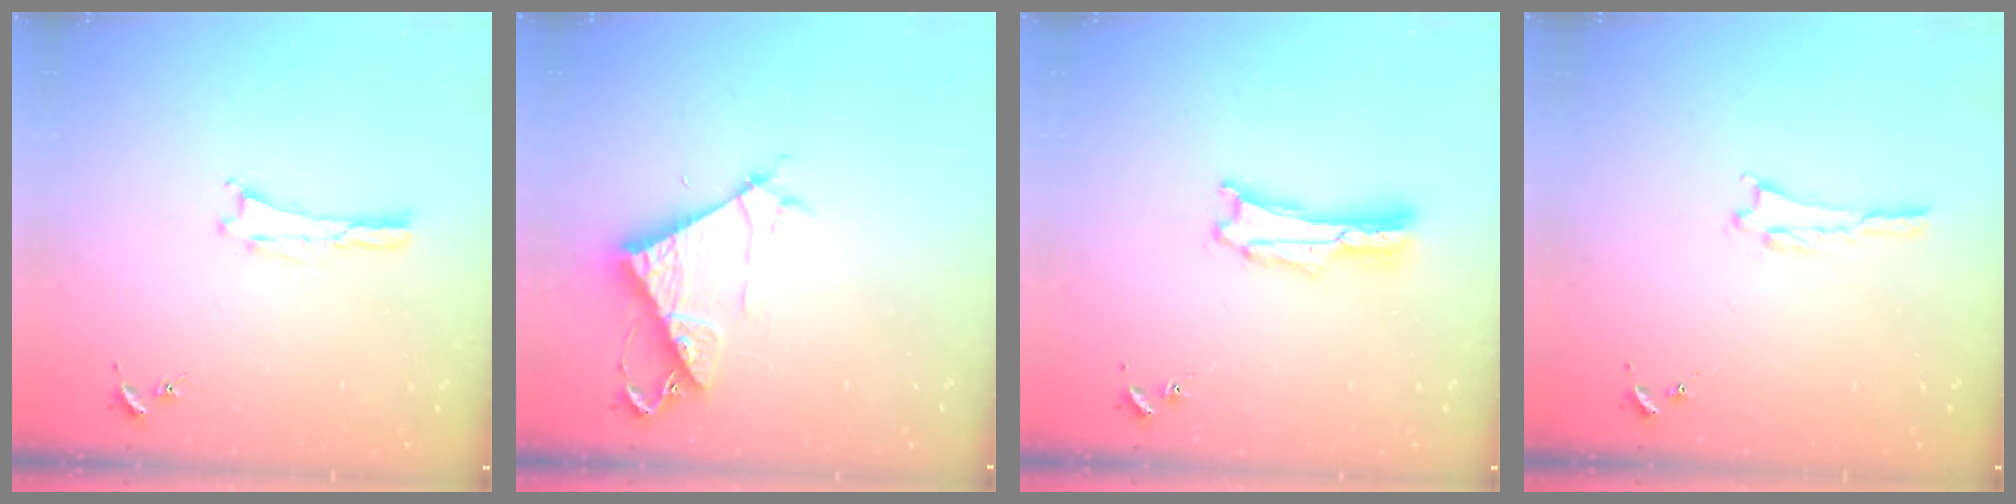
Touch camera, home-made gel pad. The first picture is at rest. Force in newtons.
{"total": 7.2, "press": 7.2, "slide": 0.5}
{"total": 1.7, "press": 1.7, "slide": 0.3}
{"total": 1.0, "press": 1.0, "slide": 0.2}